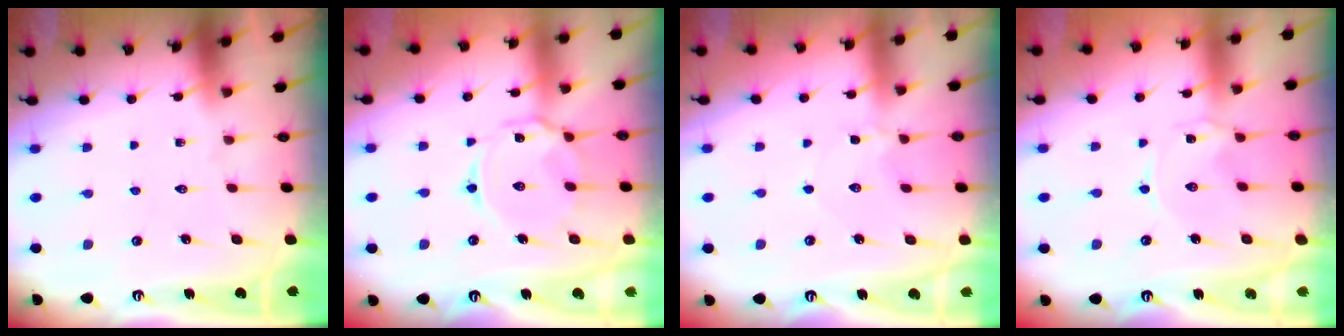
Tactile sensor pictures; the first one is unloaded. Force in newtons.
{"total": 8.5, "press": 8.5, "slide": 0.7}
{"total": 2.2, "press": 2.1, "slide": 0.3}
{"total": 0.0}